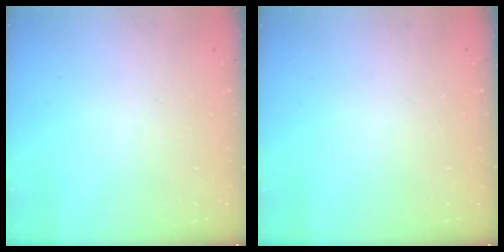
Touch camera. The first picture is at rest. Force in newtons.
{"total": 0.0}